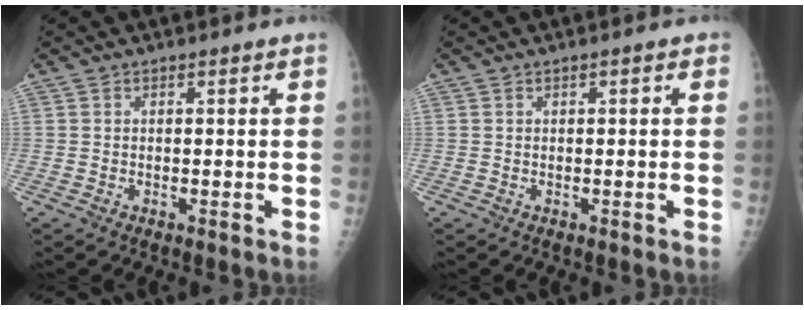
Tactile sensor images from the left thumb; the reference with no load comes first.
{"total": 0.6, "force": [0.3, 0.3, 0.5], "torque": [-0.006, 0.002, 0.000]}